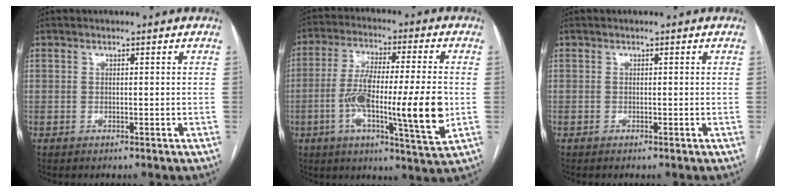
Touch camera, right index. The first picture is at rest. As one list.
[{"total": 16.7, "force": [-2.8, 1.5, 16.3], "torque": [-0.276, -0.006, -0.048]}, {"total": 0.0}]